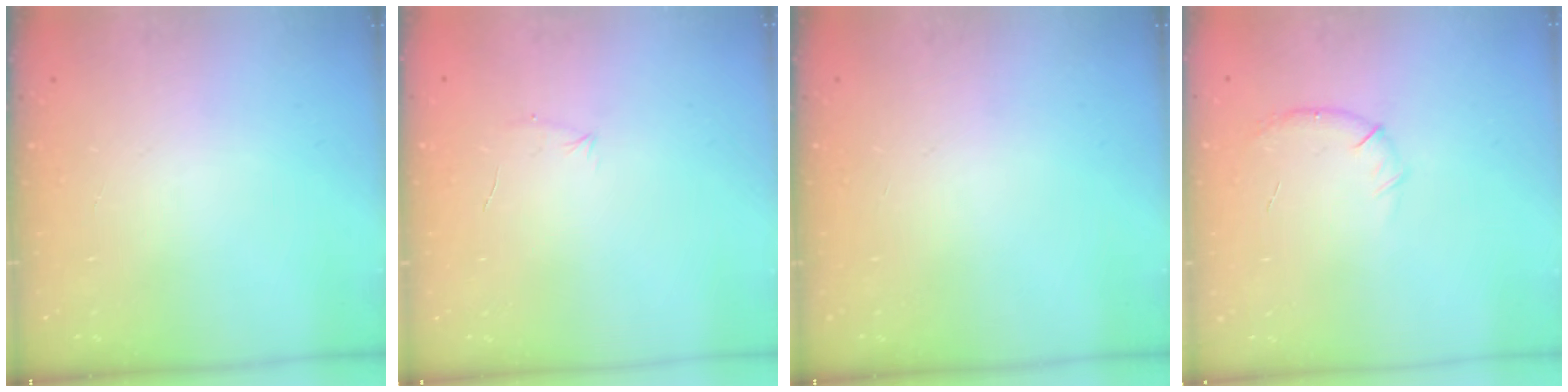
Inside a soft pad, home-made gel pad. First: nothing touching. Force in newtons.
{"total": 4.1, "press": 3.9, "slide": 1.0}
{"total": 0.0}
{"total": 6.8, "press": 6.5, "slide": 1.9}